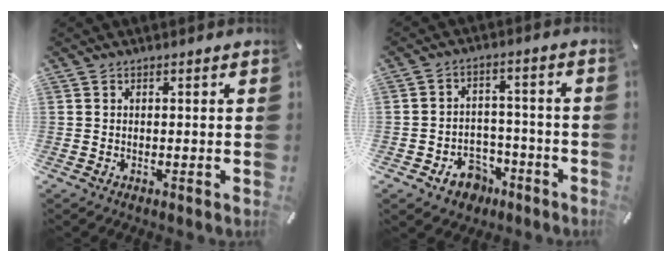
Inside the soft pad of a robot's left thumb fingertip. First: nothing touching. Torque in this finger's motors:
{"motor_torque": [-0.40, 0.46, 0.02, 0.02, 0.01]}